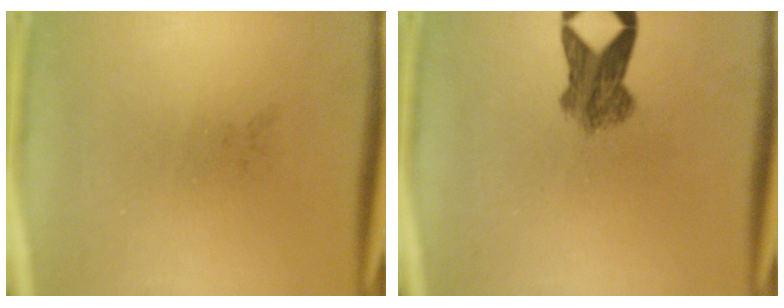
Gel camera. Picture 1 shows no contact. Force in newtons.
{"total": 5.1}